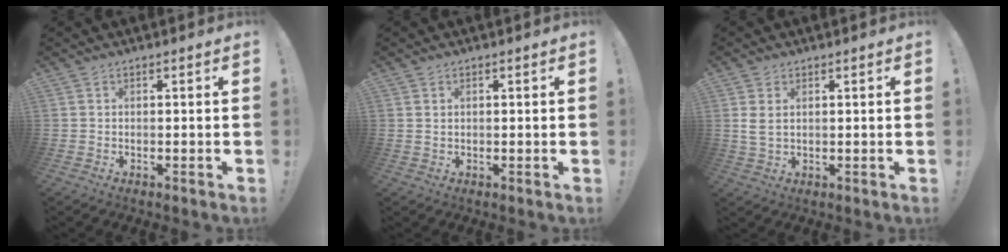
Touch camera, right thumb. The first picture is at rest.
{"total": 0.8, "force": [0.3, 0.5, 0.7], "torque": [-0.014, 0.002, 0.005]}
{"total": 3.6, "force": [1.5, 2.1, 2.5], "torque": [-0.042, -0.006, 0.026]}